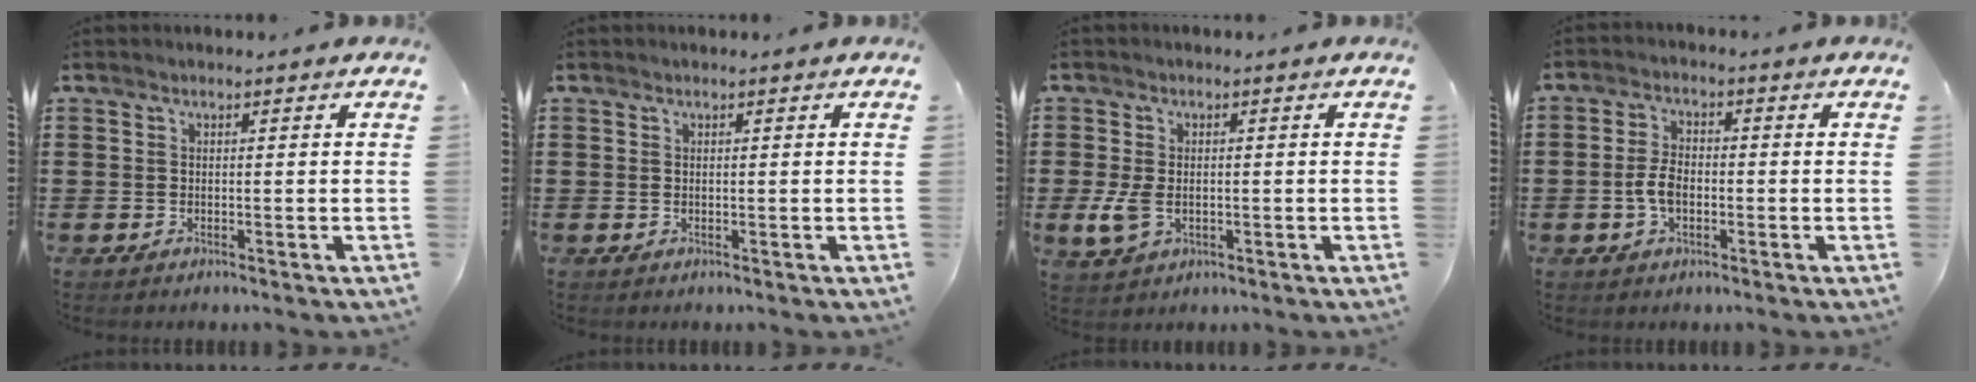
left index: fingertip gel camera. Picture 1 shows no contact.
{"total": 0.0}
{"total": 4.0, "force": [-0.6, 2.4, 3.1], "torque": [-0.079, -0.004, -0.014]}
{"total": 4.3, "force": [-1.0, 2.3, 3.5], "torque": [-0.085, -0.001, -0.025]}